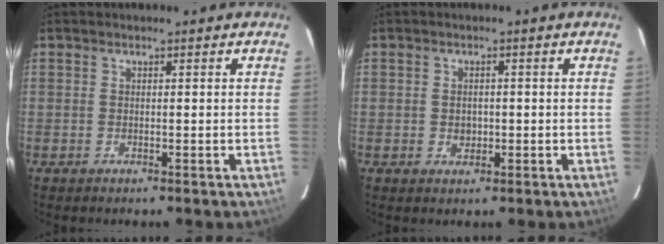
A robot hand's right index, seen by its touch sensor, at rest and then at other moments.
{"total": 2.2, "force": [-0.3, 1.9, 1.0], "torque": [-0.017, 0.003, -0.002]}